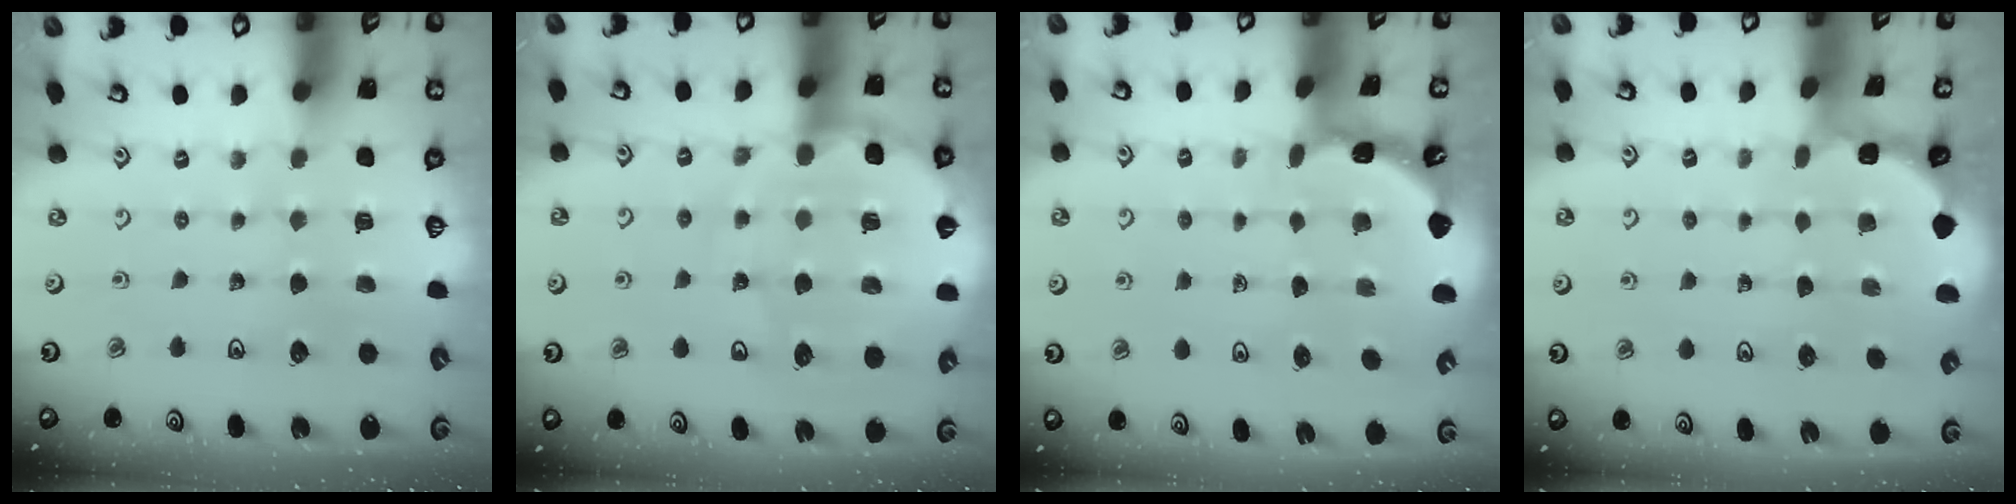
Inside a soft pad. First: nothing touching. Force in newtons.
{"total": 11.7, "press": 11.6, "slide": 1.4}
{"total": 1.8, "press": 1.8, "slide": 0.1}
{"total": 1.2, "press": 1.1, "slide": 0.1}